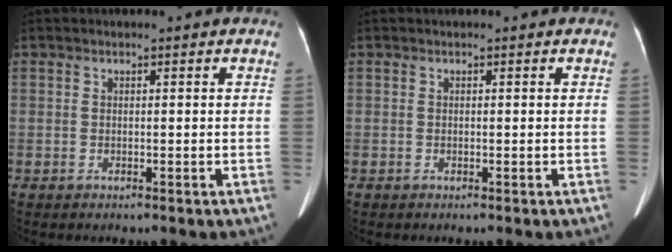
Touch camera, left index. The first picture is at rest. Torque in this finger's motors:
{"motor_torque": [0.00, 0.00, 0.00, 0.00]}